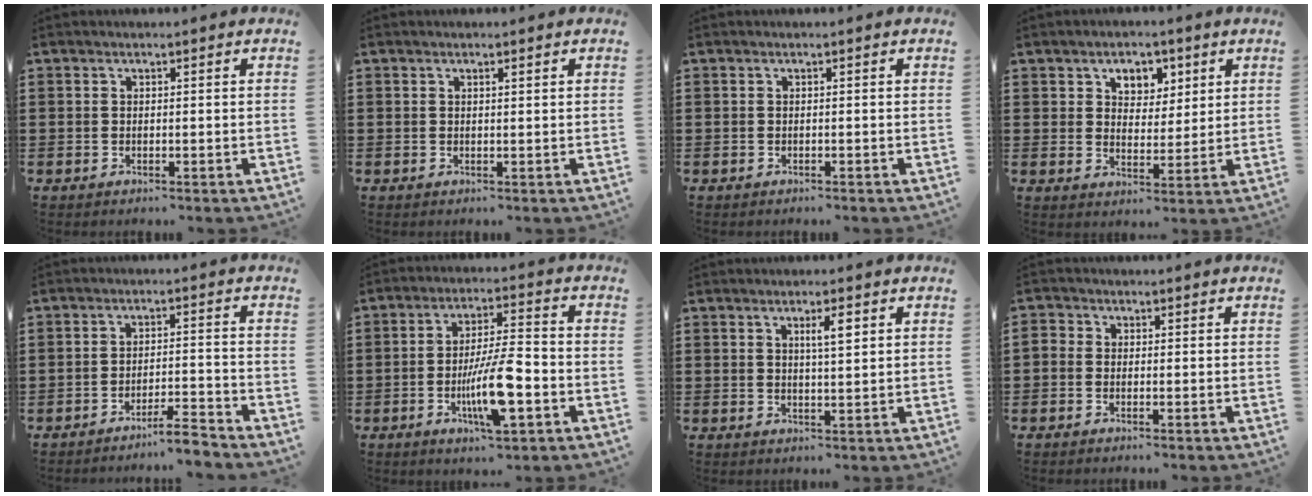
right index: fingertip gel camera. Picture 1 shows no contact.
{"total": 0.5, "force": [0.3, 0.1, 0.4], "torque": [-0.010, 0.000, 0.007]}
{"total": 0.0}
{"total": 4.7, "force": [2.6, 3.5, 1.8], "torque": [-0.037, 0.008, 0.042]}
{"total": 4.4, "force": [-4.1, -0.2, 1.6], "torque": [-0.028, -0.003, -0.080]}
{"total": 10.6, "force": [-3.4, 2.5, 9.7], "torque": [-0.189, -0.006, -0.063]}
{"total": 3.2, "force": [1.4, 0.6, 2.9], "torque": [-0.050, 0.003, 0.018]}
{"total": 1.1, "force": [-0.6, 0.9, 0.1], "torque": [-0.005, 0.003, -0.013]}